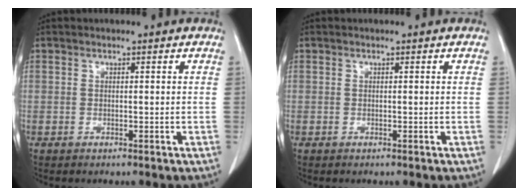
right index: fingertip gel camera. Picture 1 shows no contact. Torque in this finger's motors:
{"motor_torque": [0.00, 0.00, 0.00, 0.00]}